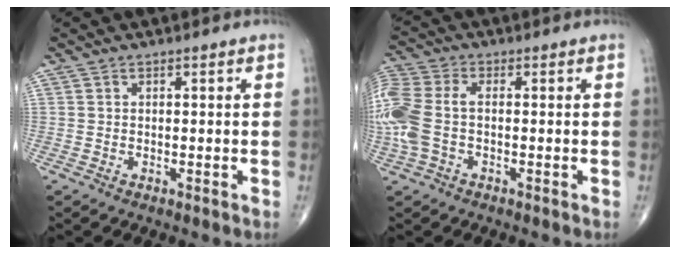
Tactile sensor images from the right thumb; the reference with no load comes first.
{"total": 12.4, "force": [-1.0, 7.4, 9.9], "torque": [-0.275, 0.021, -0.018]}